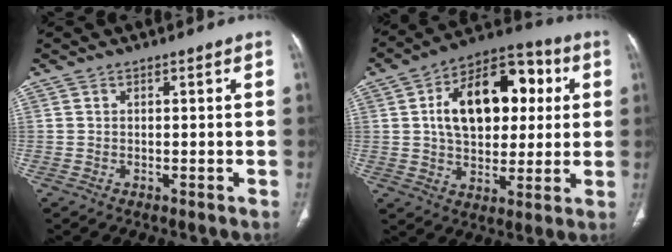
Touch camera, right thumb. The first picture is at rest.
{"total": 19.9, "force": [3.9, 12.5, 15.0], "torque": [-0.198, 0.019, 0.060]}